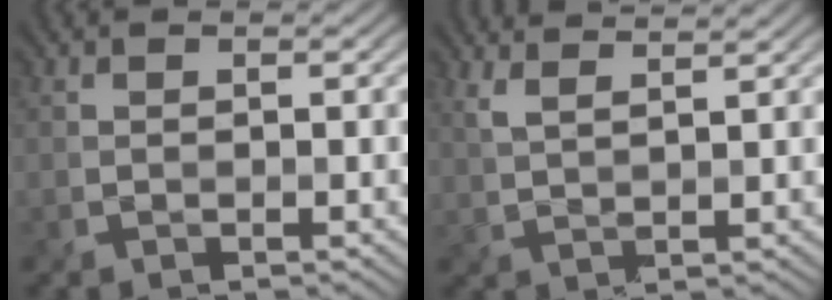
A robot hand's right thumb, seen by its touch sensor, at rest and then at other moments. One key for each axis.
{"total": 4.9, "fx": 4.0, "fy": 0.9, "fz": 2.8, "tx": -0.048, "ty": 0.012, "tz": 0.056}